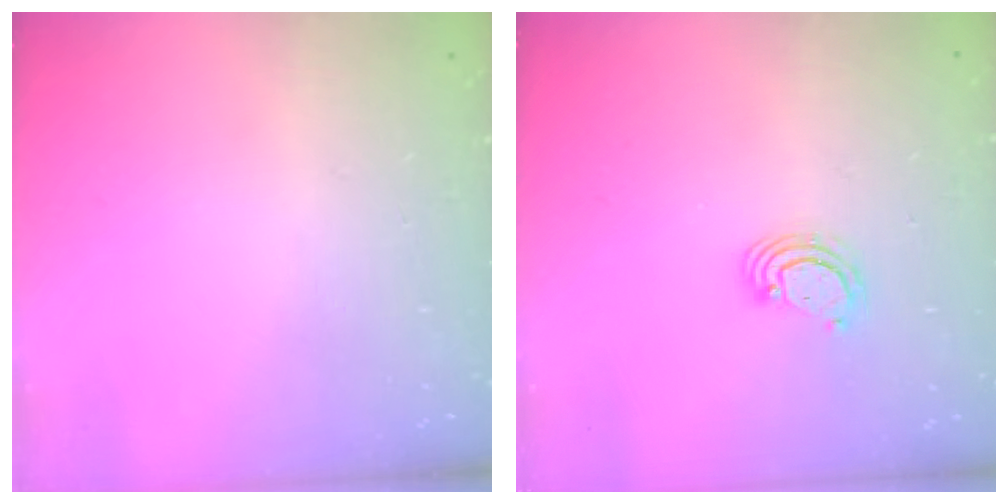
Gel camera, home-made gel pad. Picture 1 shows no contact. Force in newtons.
{"total": 2.4, "press": 2.4, "slide": 0.2}